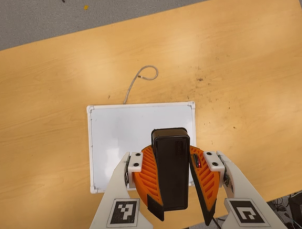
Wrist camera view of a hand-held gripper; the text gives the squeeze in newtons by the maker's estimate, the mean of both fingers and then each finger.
{"total": 10.3, "left": 10.1, "right": 10.4}